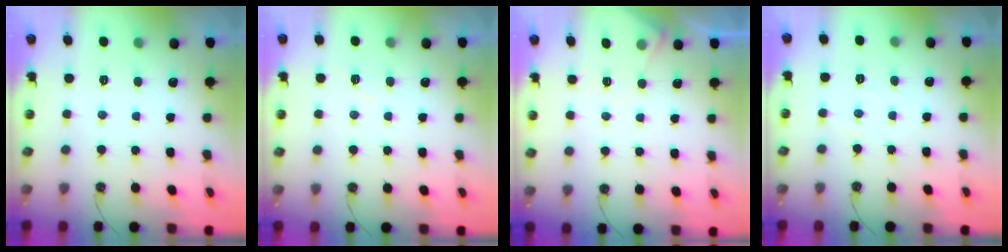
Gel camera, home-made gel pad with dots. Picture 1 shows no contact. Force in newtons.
{"total": 3.6, "press": 3.6, "slide": 0.5}
{"total": 5.0, "press": 4.9, "slide": 0.7}
{"total": 2.6, "press": 2.5, "slide": 0.5}